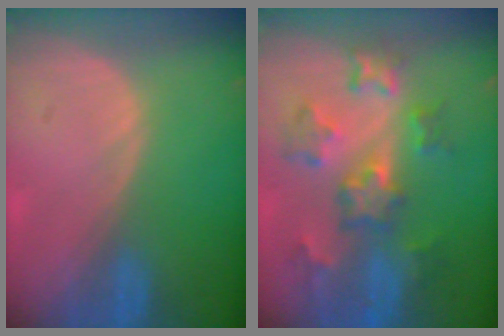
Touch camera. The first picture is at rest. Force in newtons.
{"total": 8.8, "press": 7.9, "slide": 3.8}